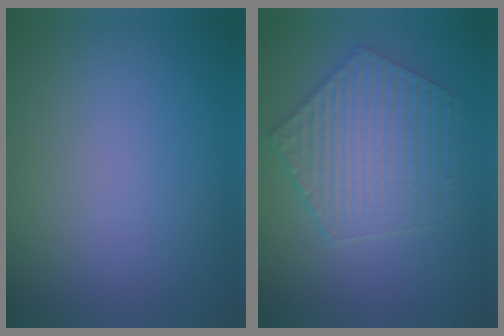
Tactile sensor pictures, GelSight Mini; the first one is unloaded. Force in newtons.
{"total": 5.0, "press": 4.3, "slide": 2.6}